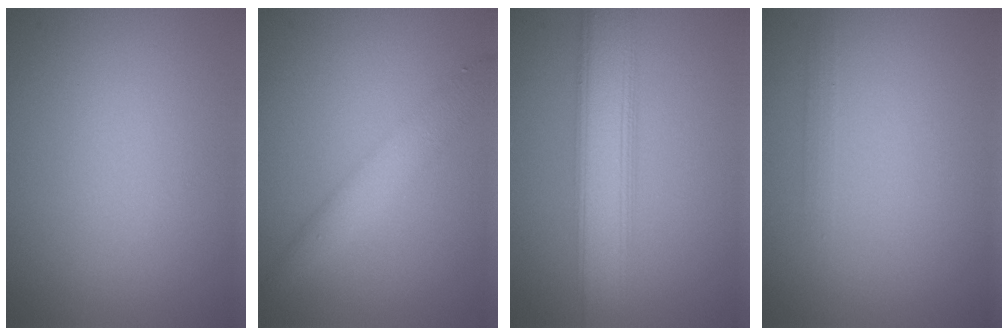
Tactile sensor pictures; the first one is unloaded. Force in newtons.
{"total": 3.1, "press": 3.1, "slide": 0.1}
{"total": 6.3, "press": 6.3, "slide": 0.1}
{"total": 0.9, "press": 0.9, "slide": 0.1}